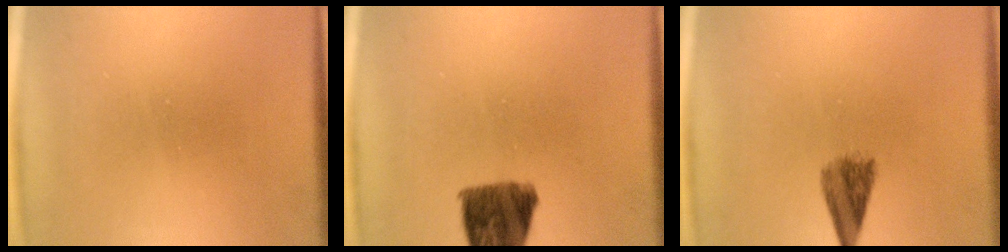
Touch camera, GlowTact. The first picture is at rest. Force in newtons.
{"total": 9.7}
{"total": 3.5}